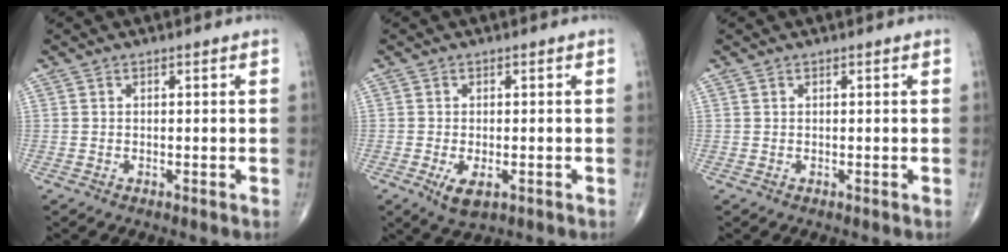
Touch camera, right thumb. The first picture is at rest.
{"total": 4.2, "force": [-1.5, 2.0, 3.4], "torque": [-0.061, -0.009, -0.021]}
{"total": 0.0}